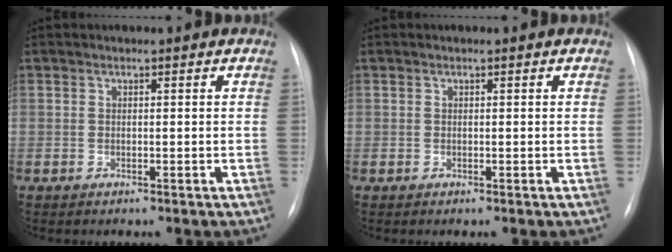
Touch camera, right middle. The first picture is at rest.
{"total": 0.0}